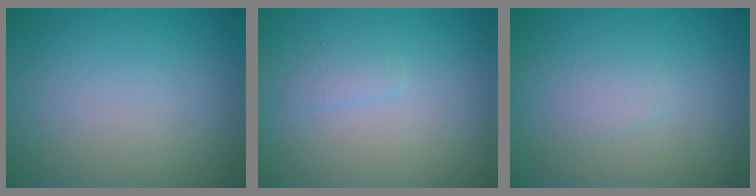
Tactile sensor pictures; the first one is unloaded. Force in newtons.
{"total": 0.9, "press": 0.9, "slide": 0.0}
{"total": 0.9, "press": 0.9, "slide": 0.1}